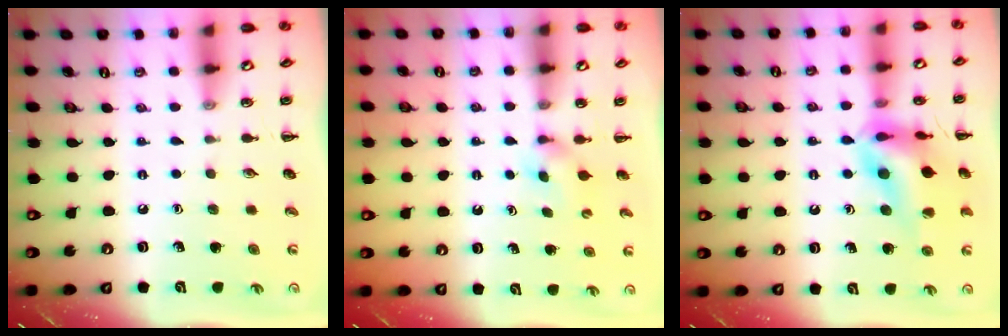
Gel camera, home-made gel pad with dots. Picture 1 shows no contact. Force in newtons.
{"total": 3.0, "press": 2.8, "slide": 0.9}
{"total": 15.9, "press": 15.8, "slide": 1.7}